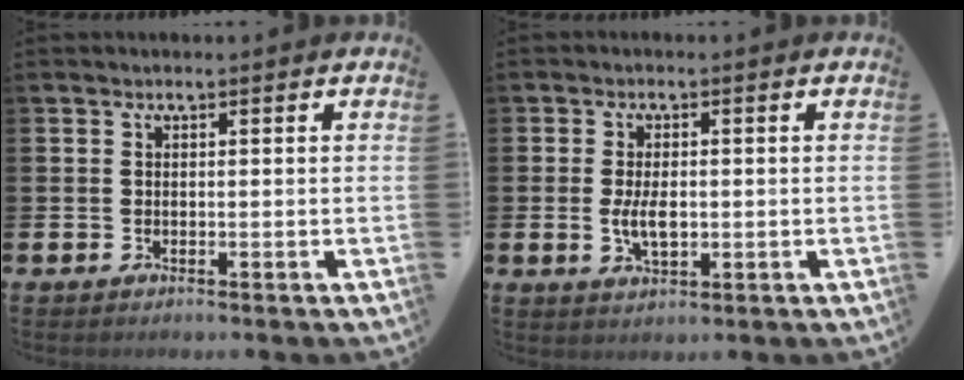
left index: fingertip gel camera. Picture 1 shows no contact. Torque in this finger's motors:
{"motor_torque": [1.15, 0.22, 0.65, 0.09]}